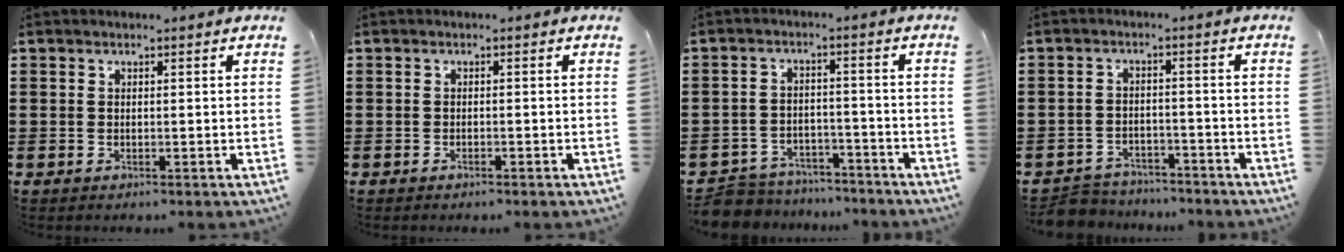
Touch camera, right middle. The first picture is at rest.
{"total": 0.5, "force": [-0.5, 0.1, 0.3], "torque": [-0.007, -0.002, -0.009]}
{"total": 5.5, "force": [-5.4, 1.1, 0.1], "torque": [-0.015, 0.010, -0.114]}
{"total": 4.1, "force": [-4.0, 0.8, -0.1], "torque": [-0.012, 0.000, -0.088]}